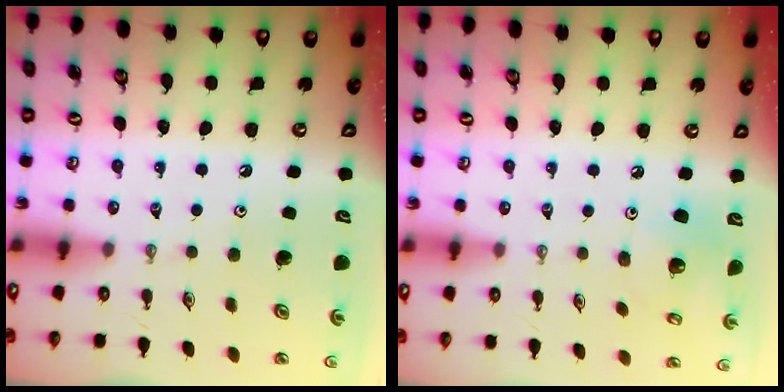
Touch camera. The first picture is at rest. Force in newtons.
{"total": 6.4, "press": 6.1, "slide": 1.8}